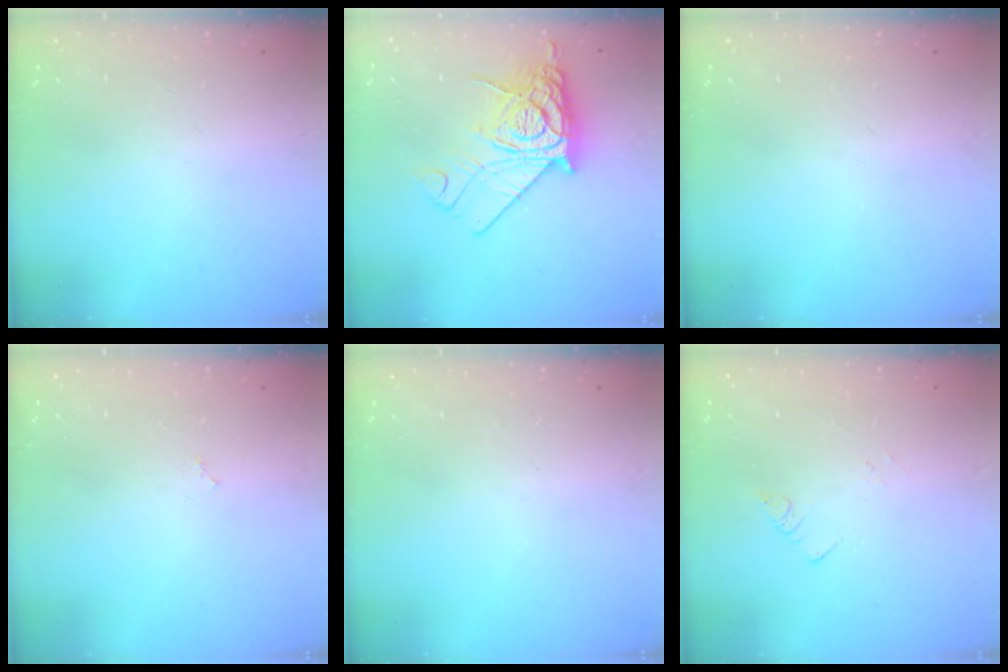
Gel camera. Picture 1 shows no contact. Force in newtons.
{"total": 16.9, "press": 16.8, "slide": 1.7}
{"total": 0.0}
{"total": 1.8, "press": 1.8, "slide": 0.3}
{"total": 0.0}
{"total": 1.3, "press": 1.2, "slide": 0.1}